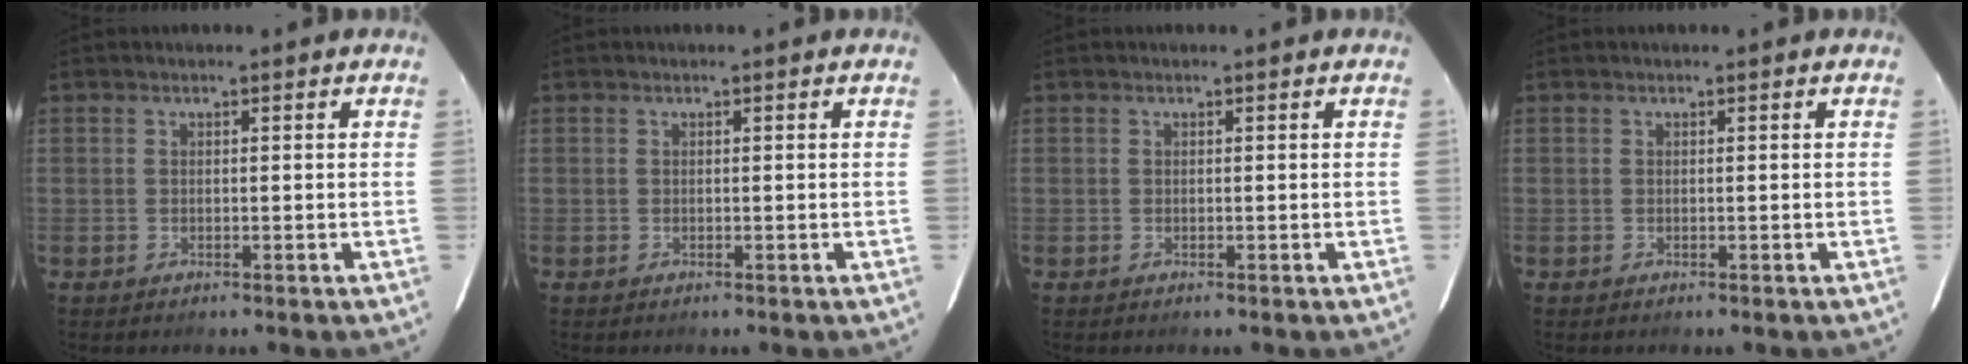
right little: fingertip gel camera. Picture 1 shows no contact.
{"total": 0.0}
{"total": 0.0}
{"total": 0.0}